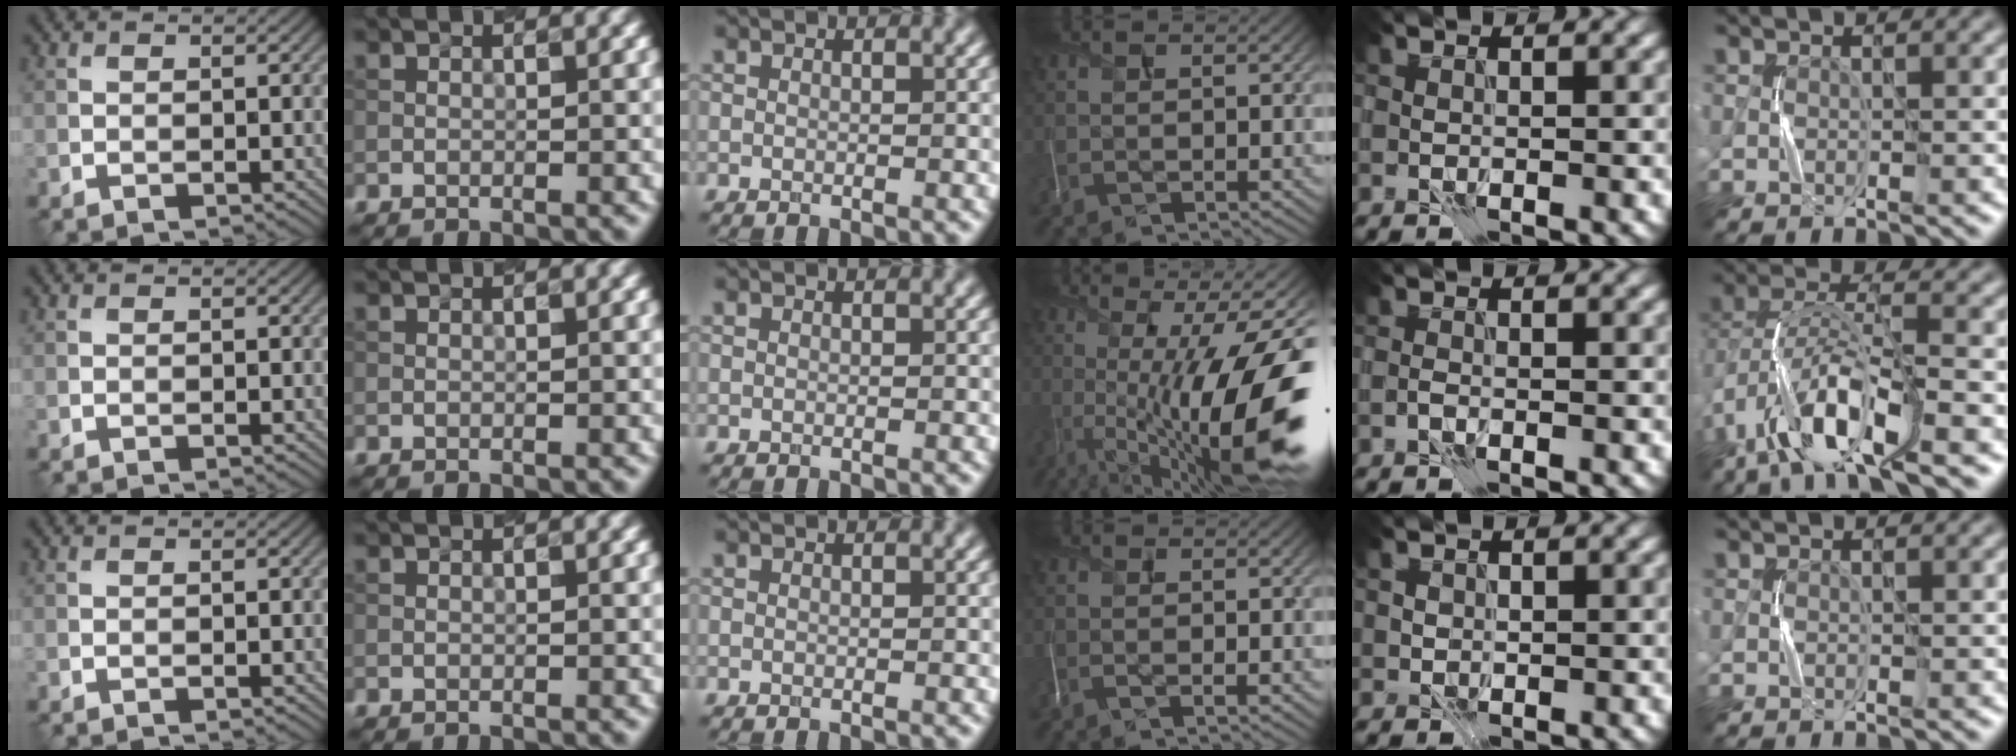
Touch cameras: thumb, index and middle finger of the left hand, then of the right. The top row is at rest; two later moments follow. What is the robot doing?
{"motion": "press", "object": "grip strengthener"}